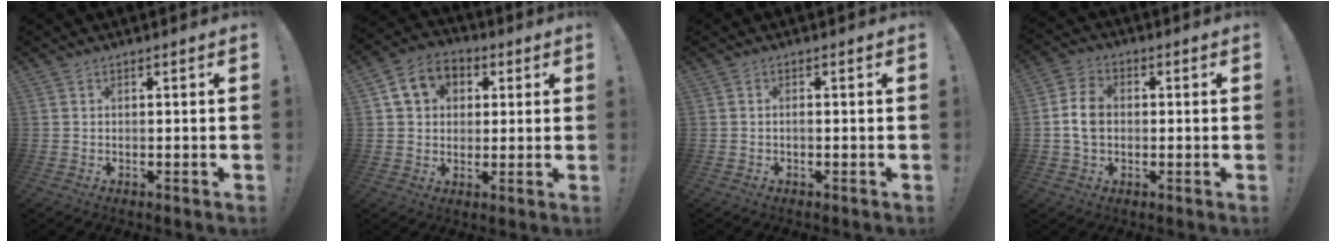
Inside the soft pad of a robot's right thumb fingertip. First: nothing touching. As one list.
[{"total": 10.0, "force": [3.4, 8.3, 4.6], "torque": [-0.067, 0.000, 0.068]}, {"total": 0.5, "force": [-0.3, 0.0, 0.4], "torque": [-0.008, 0.000, -0.006]}, {"total": 8.2, "force": [-0.1, 5.9, 5.7], "torque": [-0.094, 0.005, -0.003]}]